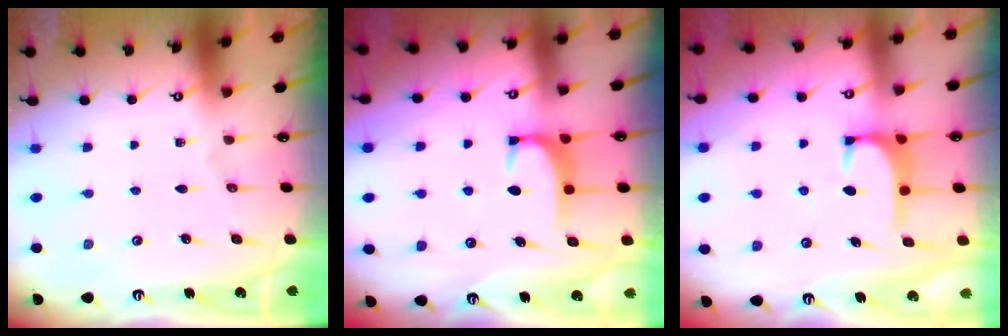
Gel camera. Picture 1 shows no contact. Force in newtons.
{"total": 1.6, "press": 1.6, "slide": 0.5}
{"total": 1.3, "press": 1.1, "slide": 0.6}